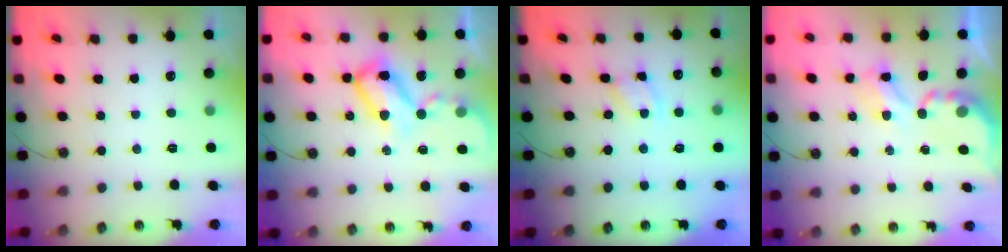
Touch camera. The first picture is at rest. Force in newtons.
{"total": 12.6, "press": 12.5, "slide": 1.2}
{"total": 2.7, "press": 2.7, "slide": 0.4}
{"total": 3.7, "press": 3.7, "slide": 0.2}